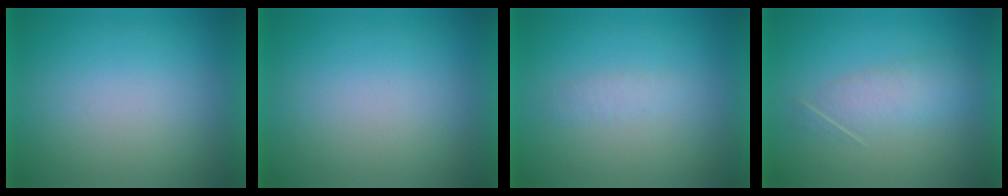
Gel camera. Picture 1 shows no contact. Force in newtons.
{"total": 0.0}
{"total": 1.3}
{"total": 3.1}